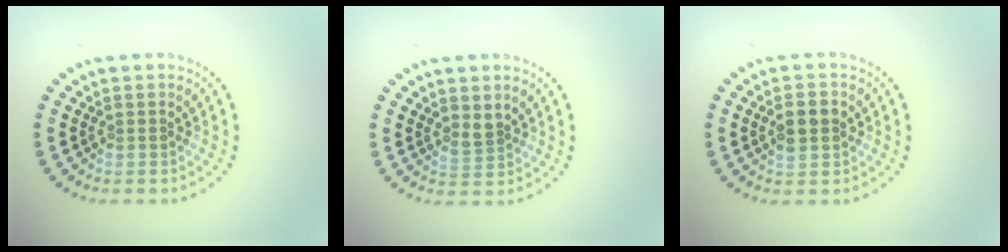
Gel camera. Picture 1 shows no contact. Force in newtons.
{"total": 1.6, "press": 1.2, "slide": 1.1}
{"total": 3.0, "press": 3.0, "slide": 0.1}